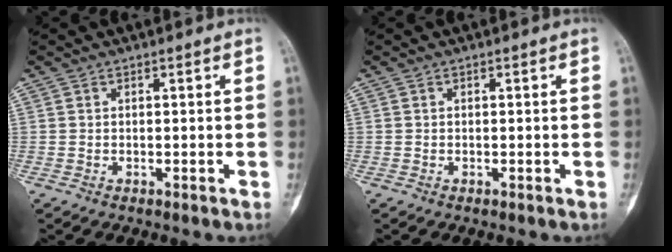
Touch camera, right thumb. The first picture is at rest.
{"total": 0.0}